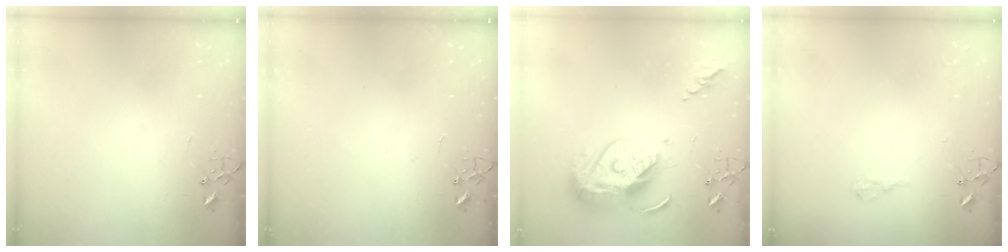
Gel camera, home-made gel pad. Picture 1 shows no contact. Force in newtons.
{"total": 0.0}
{"total": 15.1, "press": 15.0, "slide": 1.4}
{"total": 6.8, "press": 6.8, "slide": 0.8}